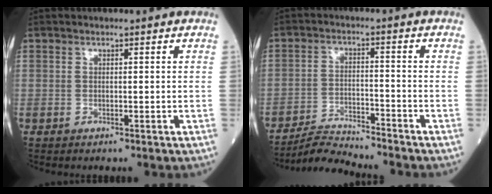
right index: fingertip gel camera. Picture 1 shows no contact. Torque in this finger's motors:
{"motor_torque": [0.09, -0.29, 0.08, 0.00]}